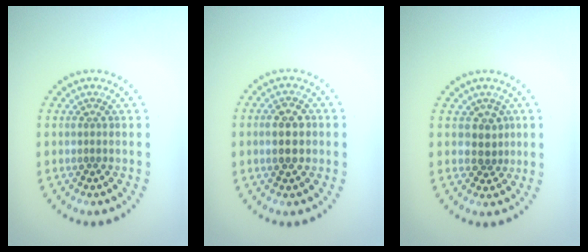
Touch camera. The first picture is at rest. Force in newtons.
{"total": 3.7, "press": 3.7, "slide": 0.3}
{"total": 2.0, "press": 1.4, "slide": 1.4}